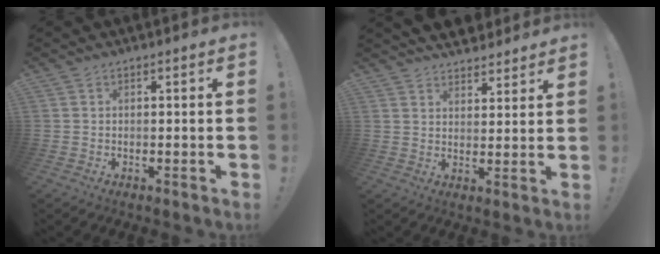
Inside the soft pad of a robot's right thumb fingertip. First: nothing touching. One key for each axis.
{"total": 4.4, "fx": 3.9, "fy": 2.0, "fz": 0.4, "tx": 0.005, "ty": -0.025, "tz": 0.070}